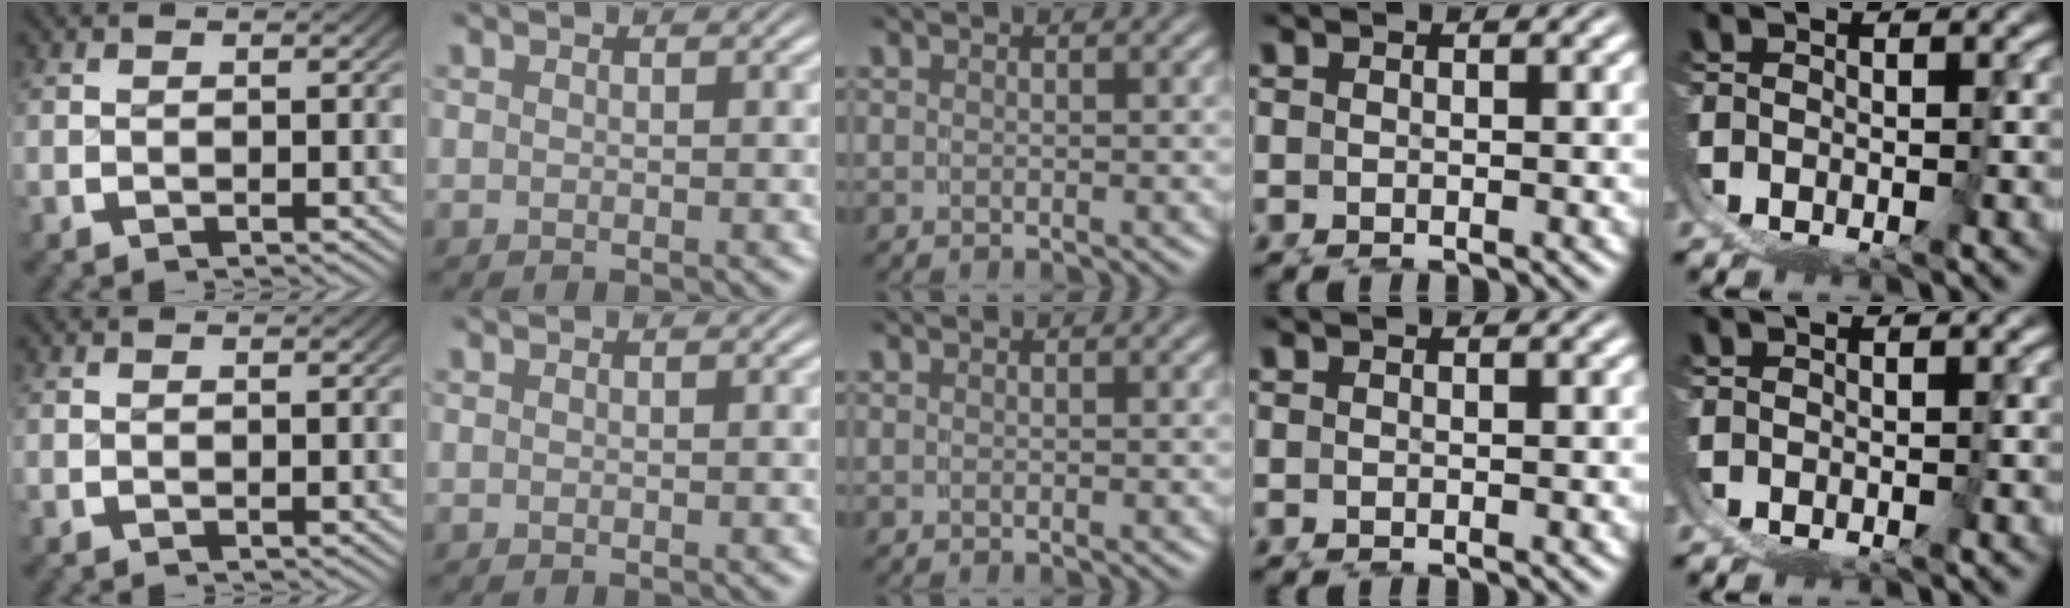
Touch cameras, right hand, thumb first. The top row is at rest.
{}